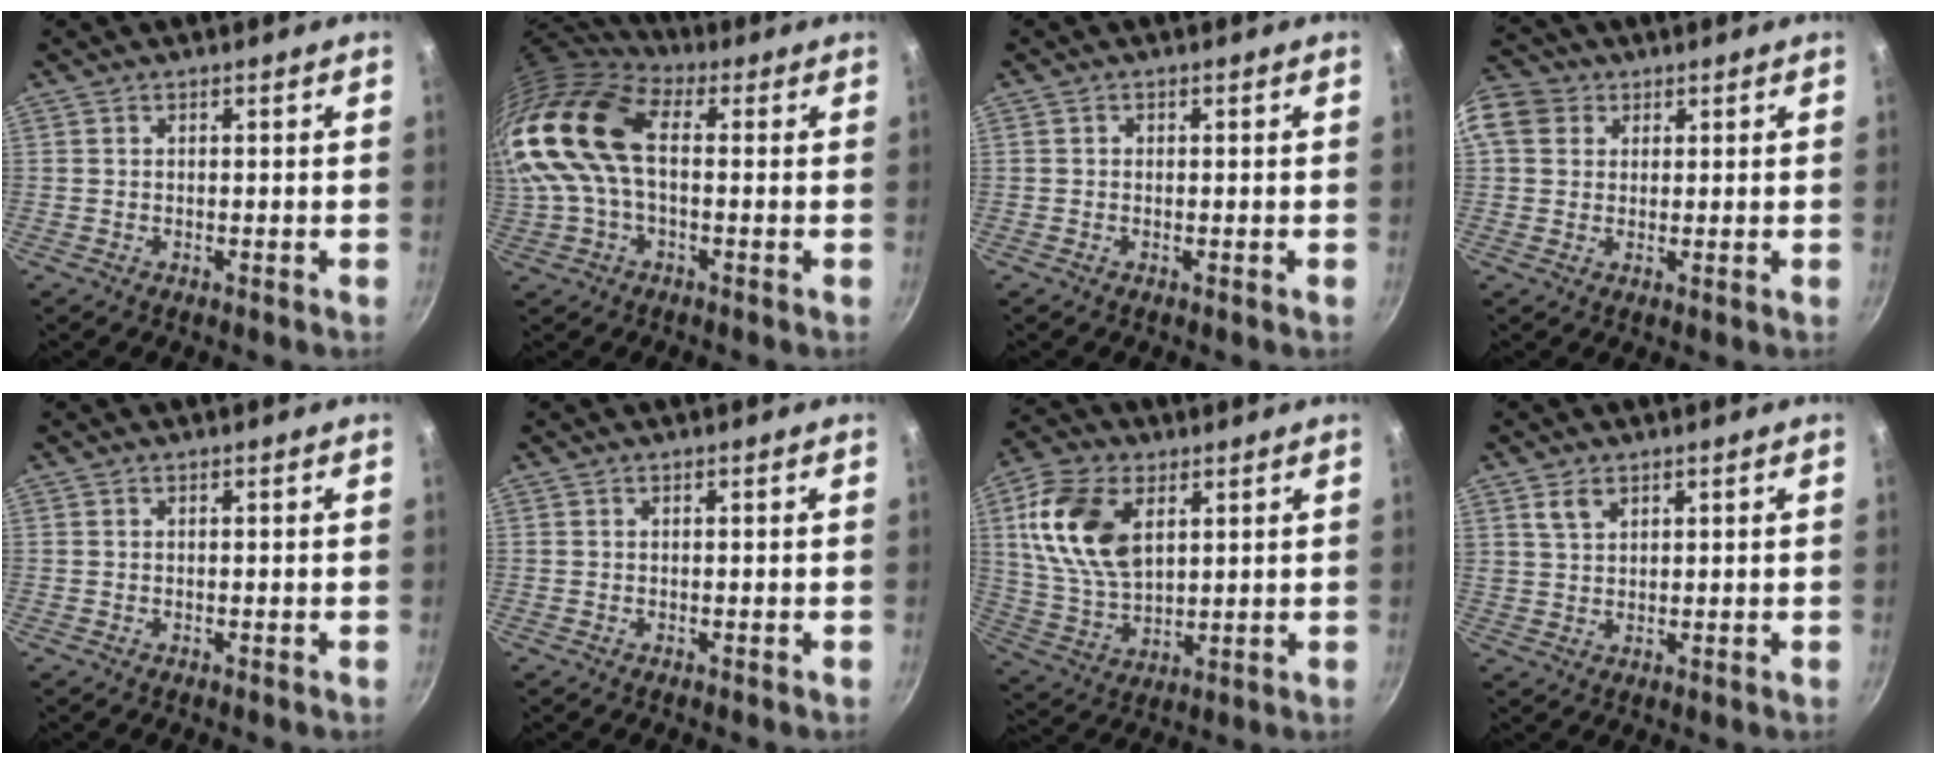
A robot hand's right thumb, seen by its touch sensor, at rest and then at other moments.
{"total": 19.9, "force": [2.3, 11.7, 15.9], "torque": [-0.326, 0.021, 0.033]}
{"total": 0.6, "force": [0.0, 0.5, 0.1], "torque": [0.001, 0.003, -0.001]}
{"total": 10.8, "force": [3.2, 9.1, 4.7], "torque": [-0.093, 0.022, 0.048]}
{"total": 0.0}
{"total": 0.0}
{"total": 15.9, "force": [5.0, 9.7, 11.5], "torque": [-0.205, -0.012, 0.102]}
{"total": 3.8, "force": [2.2, 2.2, 2.2], "torque": [-0.034, -0.004, 0.045]}